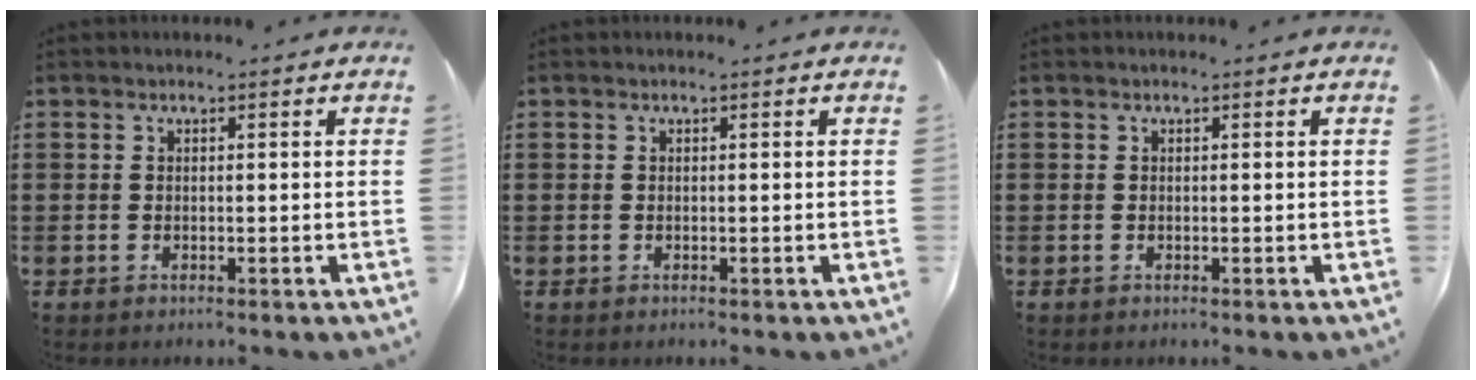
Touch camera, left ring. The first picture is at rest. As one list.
[{"total": 0.0}, {"total": 0.0}]